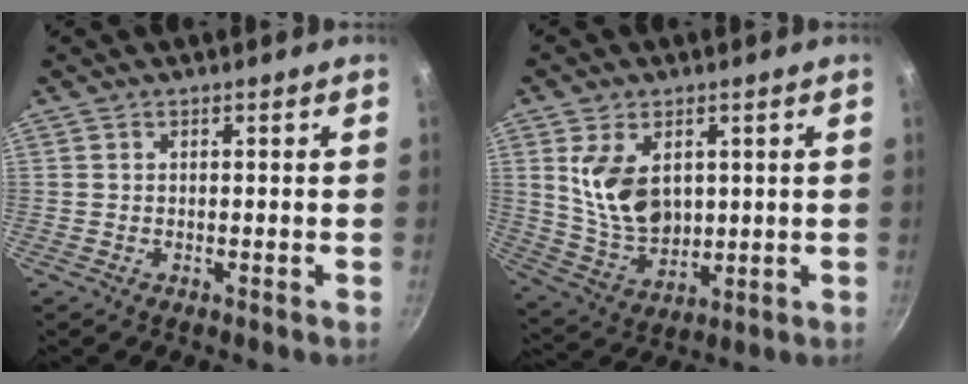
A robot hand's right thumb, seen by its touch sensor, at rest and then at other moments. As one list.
[{"total": 12.0, "force": [2.9, 7.9, 8.5], "torque": [-0.140, -0.028, 0.069]}]